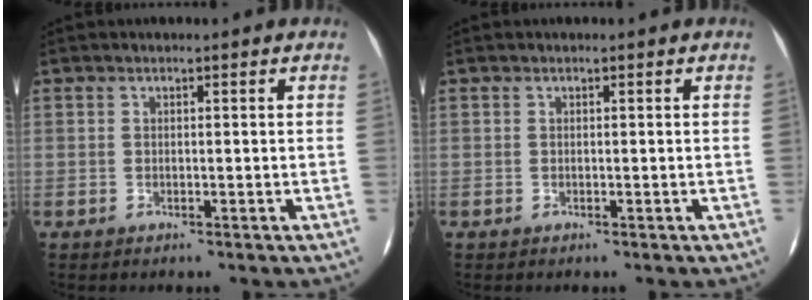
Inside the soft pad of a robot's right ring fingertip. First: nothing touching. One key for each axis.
{"total": 0.0}